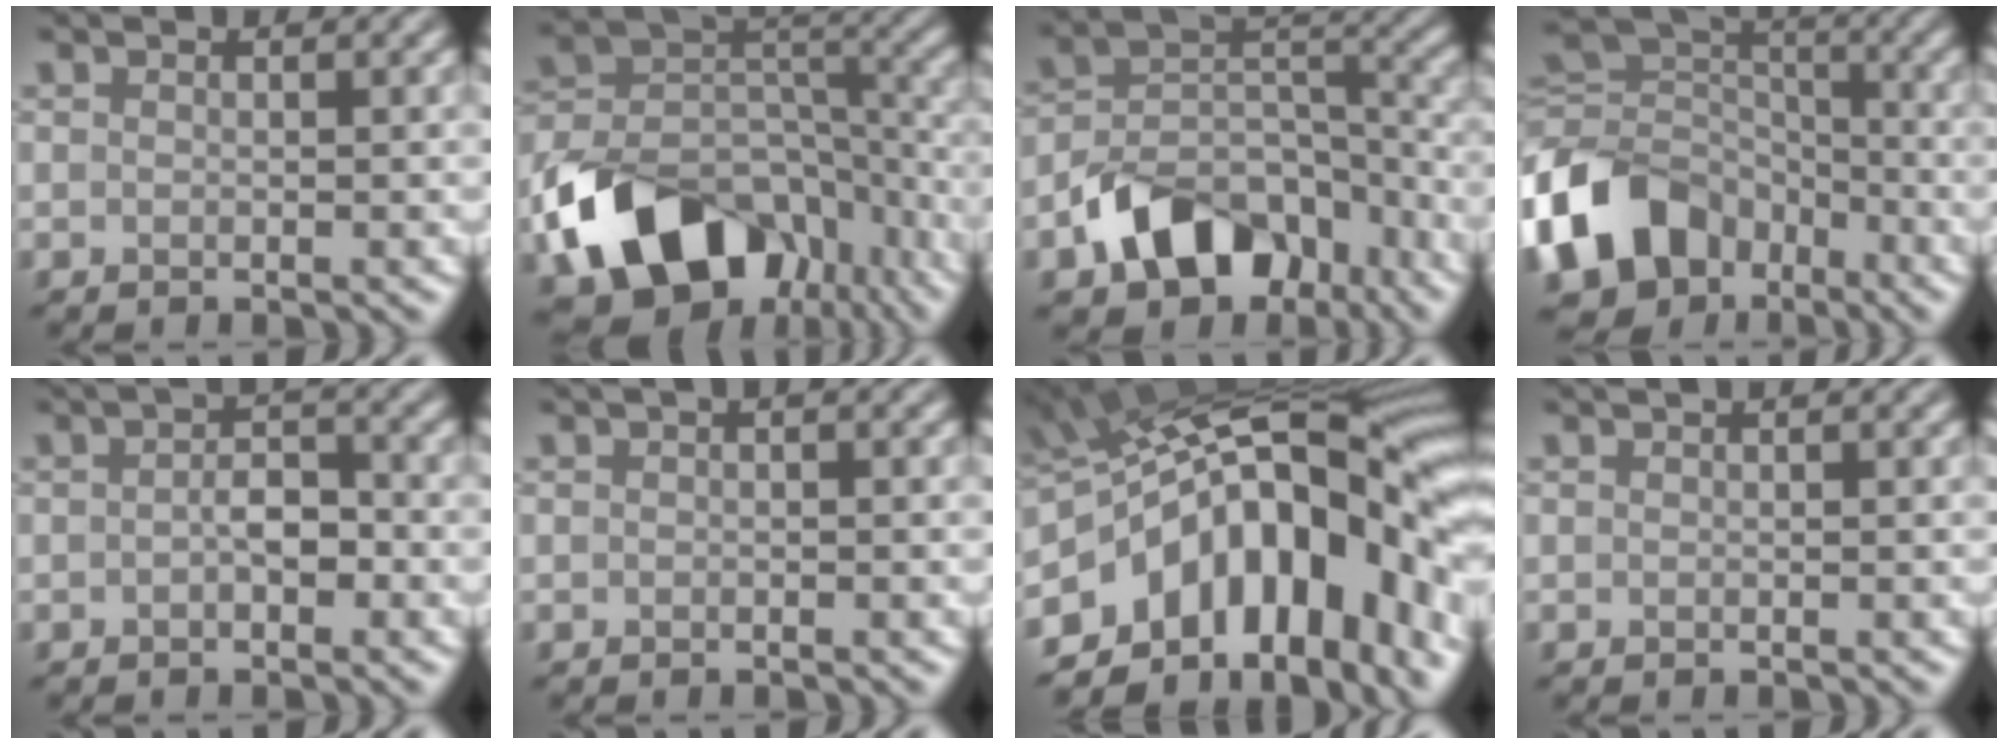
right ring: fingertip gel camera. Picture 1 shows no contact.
{"total": 12.9, "force": [-6.7, 8.8, 6.6], "torque": [-0.124, 0.004, -0.127]}
{"total": 9.5, "force": [-5.5, 6.1, 4.8], "torque": [-0.074, 0.005, -0.107]}
{"total": 11.6, "force": [-4.8, 8.7, 6.0], "torque": [-0.148, 0.000, -0.106]}
{"total": 2.3, "force": [-0.5, 1.0, 2.0], "torque": [-0.039, 0.005, -0.013]}
{"total": 0.7, "force": [0.0, 0.3, 0.7], "torque": [-0.016, 0.000, -0.002]}
{"total": 15.5, "force": [-4.2, 8.9, 11.9], "torque": [-0.161, 0.019, -0.075]}
{"total": 0.0}